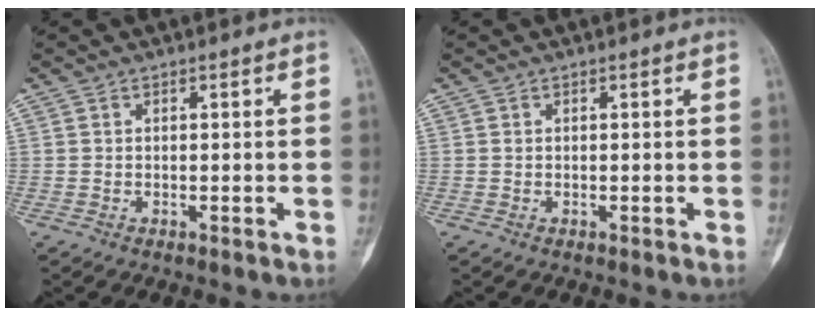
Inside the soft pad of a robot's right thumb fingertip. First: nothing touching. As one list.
[{"total": 0.0}]